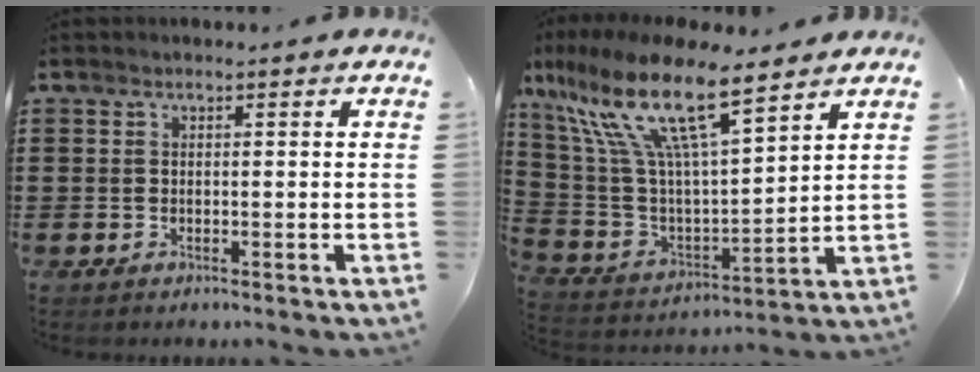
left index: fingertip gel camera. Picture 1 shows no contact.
{"total": 15.5, "force": [9.5, 4.2, 11.5], "torque": [-0.262, -0.047, 0.158]}